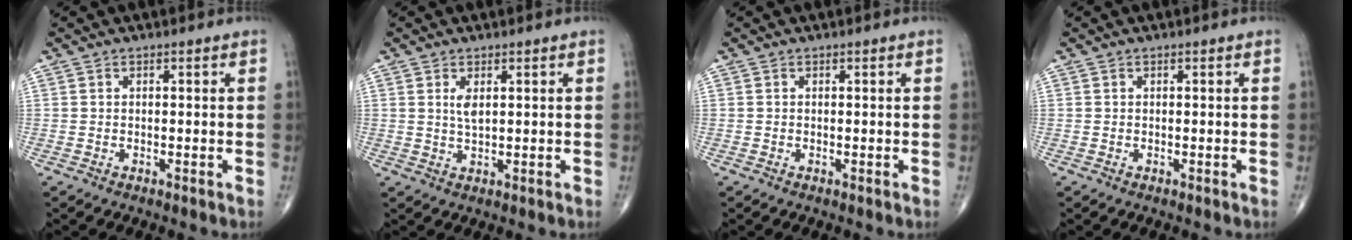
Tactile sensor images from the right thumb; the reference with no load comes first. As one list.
[{"total": 2.5, "force": [0.9, 1.0, 2.2], "torque": [-0.041, -0.008, 0.022]}, {"total": 0.0}, {"total": 0.0}]